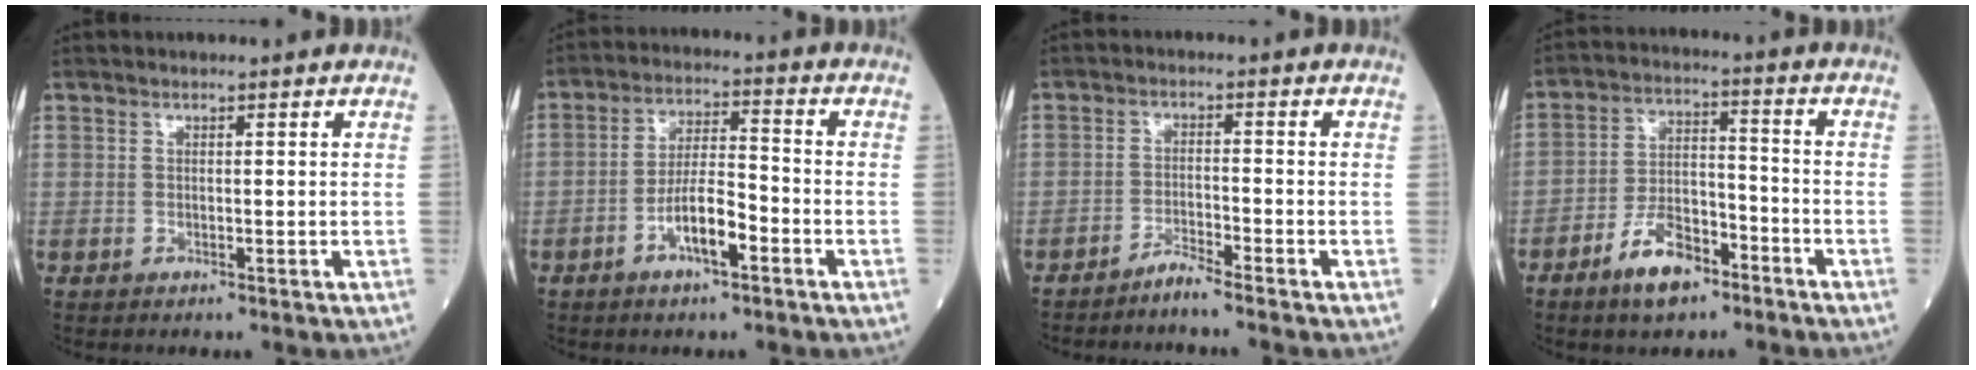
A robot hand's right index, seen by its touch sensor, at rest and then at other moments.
{"total": 7.1, "force": [-3.4, 1.7, 6.0], "torque": [-0.116, 0.008, -0.063]}
{"total": 2.8, "force": [-2.6, -0.7, 0.8], "torque": [-0.017, -0.008, -0.052]}
{"total": 8.9, "force": [-5.8, 3.6, 5.7], "torque": [-0.111, 0.008, -0.106]}